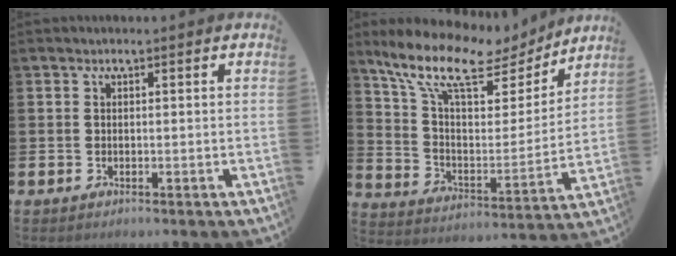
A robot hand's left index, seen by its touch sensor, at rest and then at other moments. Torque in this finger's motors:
{"motor_torque": [1.38, -0.76, 0.24, 0.21]}